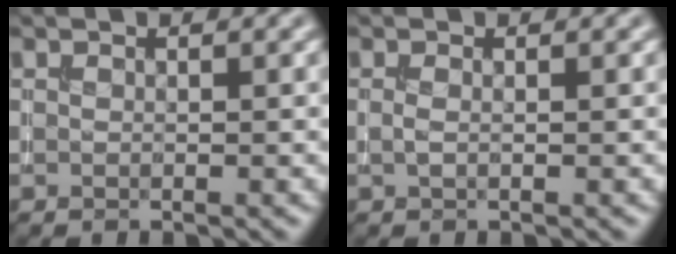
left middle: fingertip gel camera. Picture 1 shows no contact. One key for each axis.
{"total": 0.7, "fx": 0.0, "fy": 0.3, "fz": 0.7, "tx": -0.017, "ty": -0.001, "tz": -0.001}